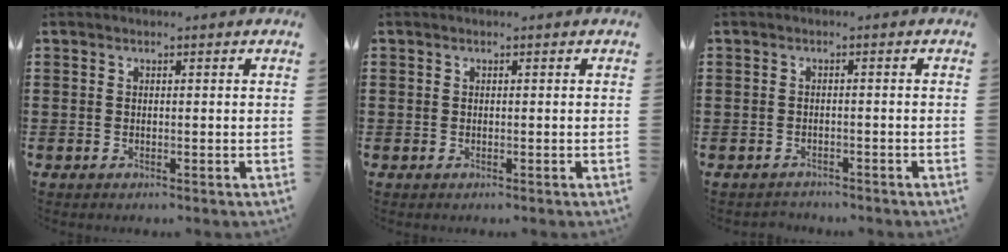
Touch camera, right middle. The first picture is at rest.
{"total": 0.6, "force": [-0.1, 0.6, 0.0], "torque": [0.000, 0.005, -0.004]}
{"total": 1.8, "force": [-1.6, 0.6, -0.3], "torque": [0.002, 0.002, -0.038]}